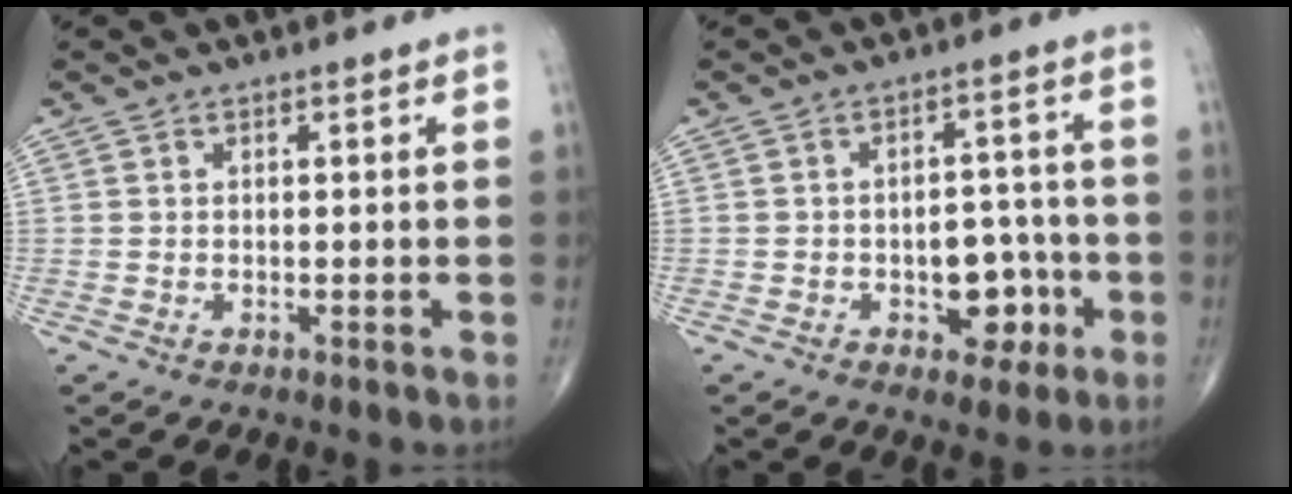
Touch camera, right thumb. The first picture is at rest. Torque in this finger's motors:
{"motor_torque": [2.47, 2.54, 0.42, -0.63, 0.01]}